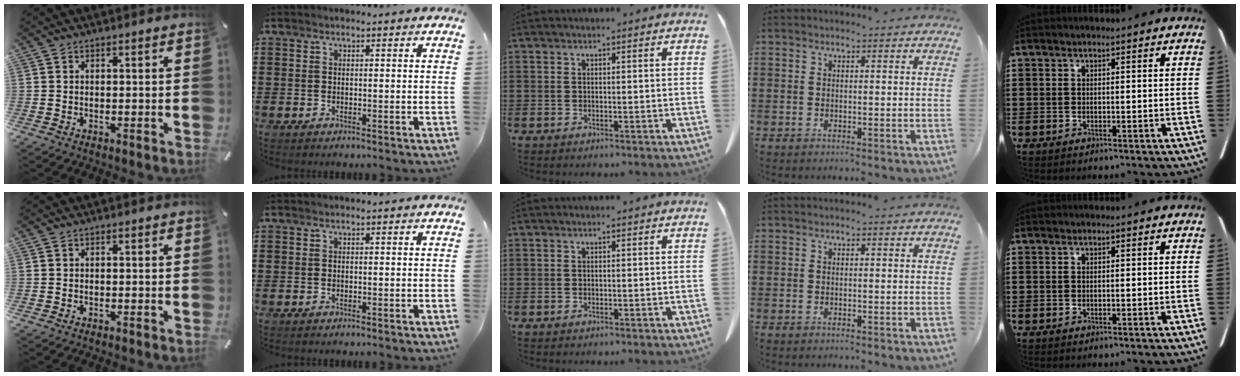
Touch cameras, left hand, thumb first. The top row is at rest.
{}